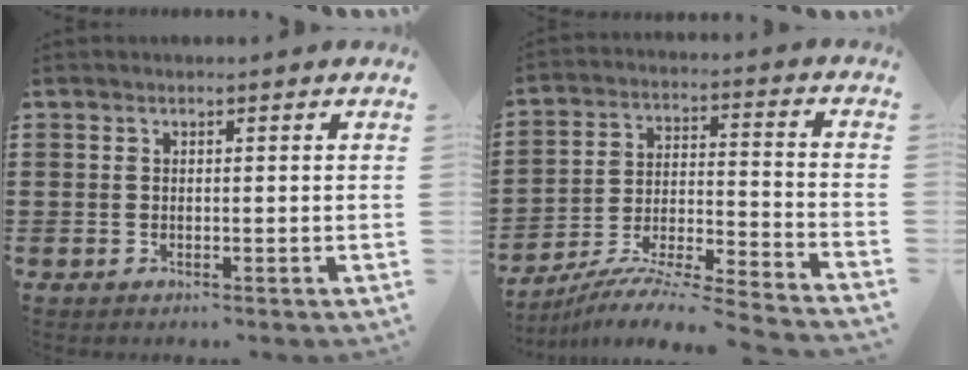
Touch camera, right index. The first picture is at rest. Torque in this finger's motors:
{"motor_torque": [1.16, 0.98, 0.41, 0.19]}